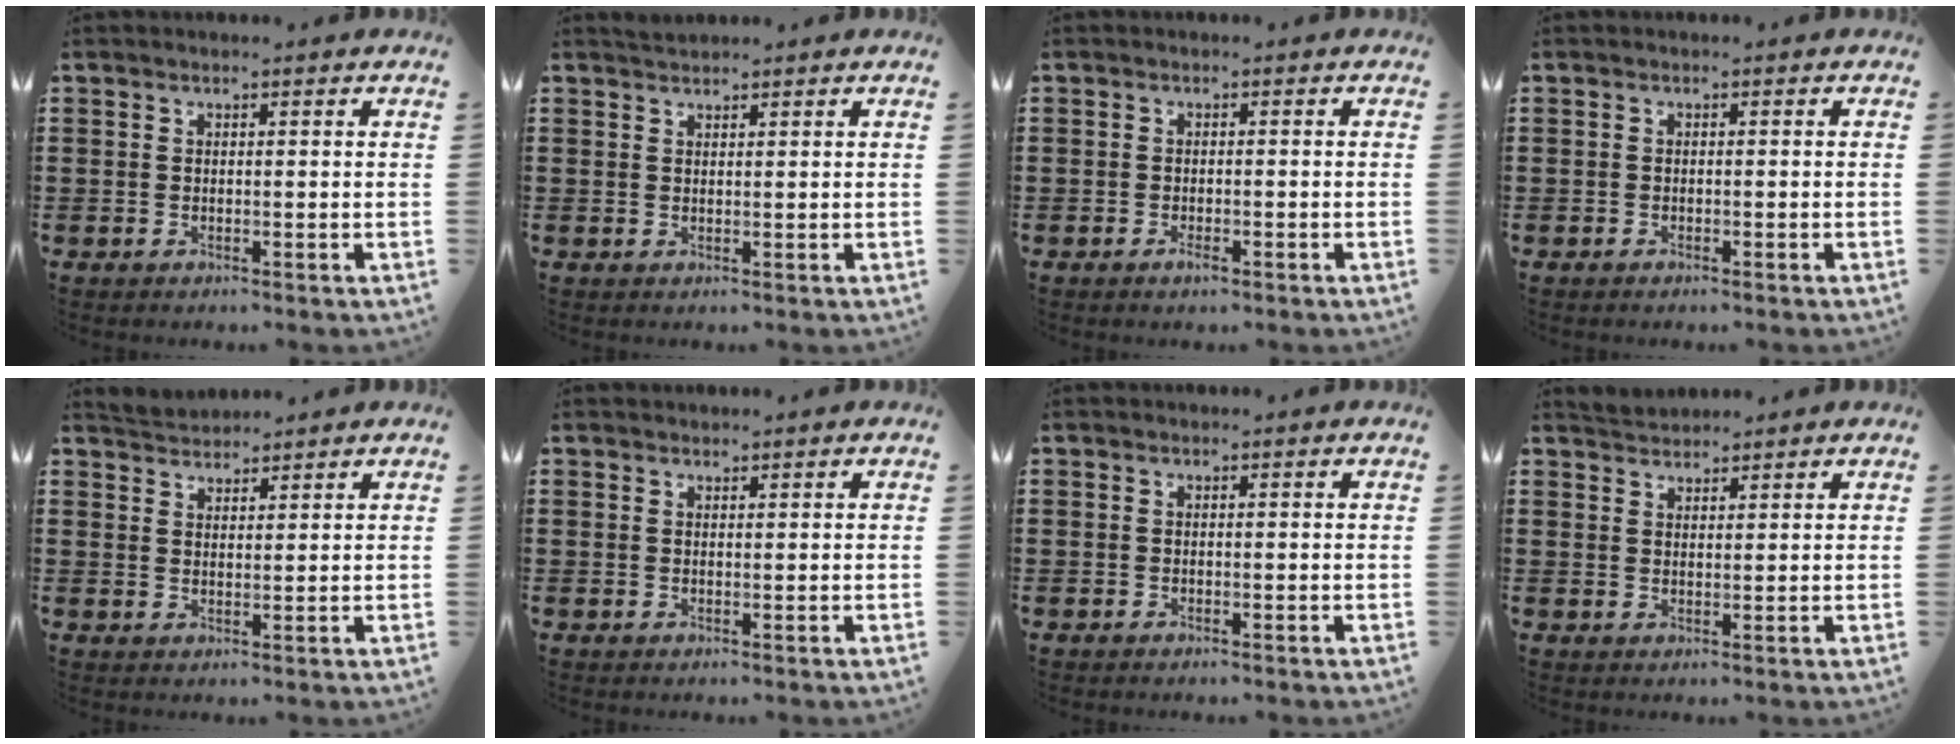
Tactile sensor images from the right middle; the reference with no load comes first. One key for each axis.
{"total": 0.6, "fx": 0.6, "fy": 0.1, "fz": 0.0, "tx": 0.000, "ty": 0.003, "tz": 0.011}
{"total": 1.2, "fx": -0.8, "fy": 0.4, "fz": 0.8, "tx": -0.017, "ty": -0.003, "tz": -0.014}
{"total": 0.5, "fx": -0.5, "fy": 0.1, "fz": 0.2, "tx": -0.005, "ty": -0.002, "tz": -0.009}
{"total": 2.2, "fx": 2.1, "fy": 0.2, "fz": -0.4, "tx": 0.001, "ty": -0.005, "tz": 0.042}
{"total": 0.0}
{"total": 0.0}
{"total": 1.7, "fx": 1.6, "fy": 0.1, "fz": -0.3, "tx": 0.000, "ty": 0.000, "tz": 0.033}